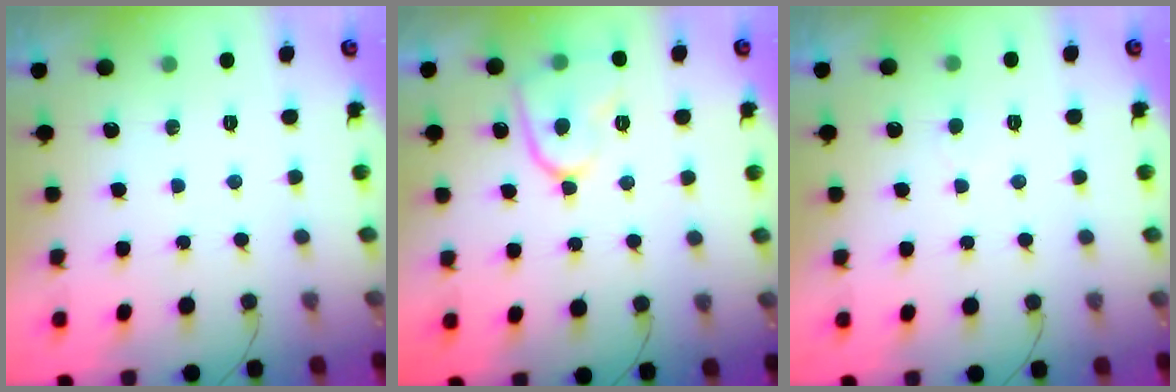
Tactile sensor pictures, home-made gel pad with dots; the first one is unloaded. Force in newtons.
{"total": 10.8, "press": 10.7, "slide": 1.4}
{"total": 2.8, "press": 2.8, "slide": 0.3}